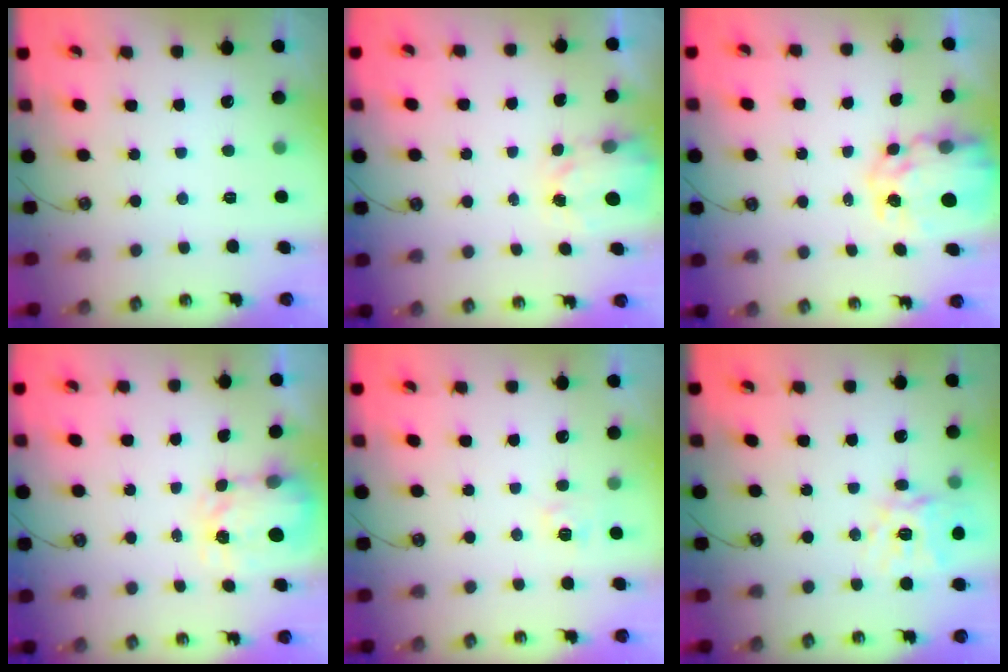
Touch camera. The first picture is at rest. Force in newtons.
{"total": 2.6, "press": 2.6, "slide": 0.4}
{"total": 9.3, "press": 9.3, "slide": 0.8}
{"total": 3.6, "press": 3.6, "slide": 0.5}
{"total": 2.7, "press": 2.6, "slide": 0.3}
{"total": 15.8, "press": 15.7, "slide": 1.9}